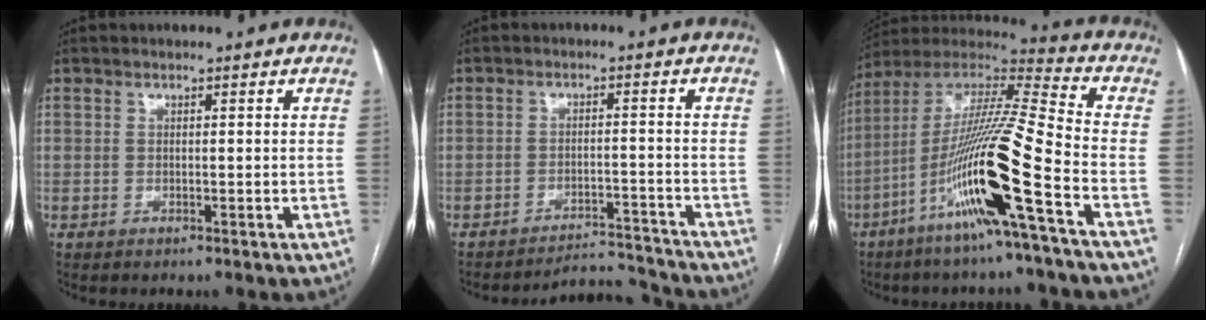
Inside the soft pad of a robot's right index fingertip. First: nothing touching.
{"total": 6.8, "force": [-6.7, 0.0, -1.2], "torque": [0.022, 0.018, -0.098]}
{"total": 19.3, "force": [-7.9, -0.9, 17.6], "torque": [-0.353, -0.020, -0.158]}